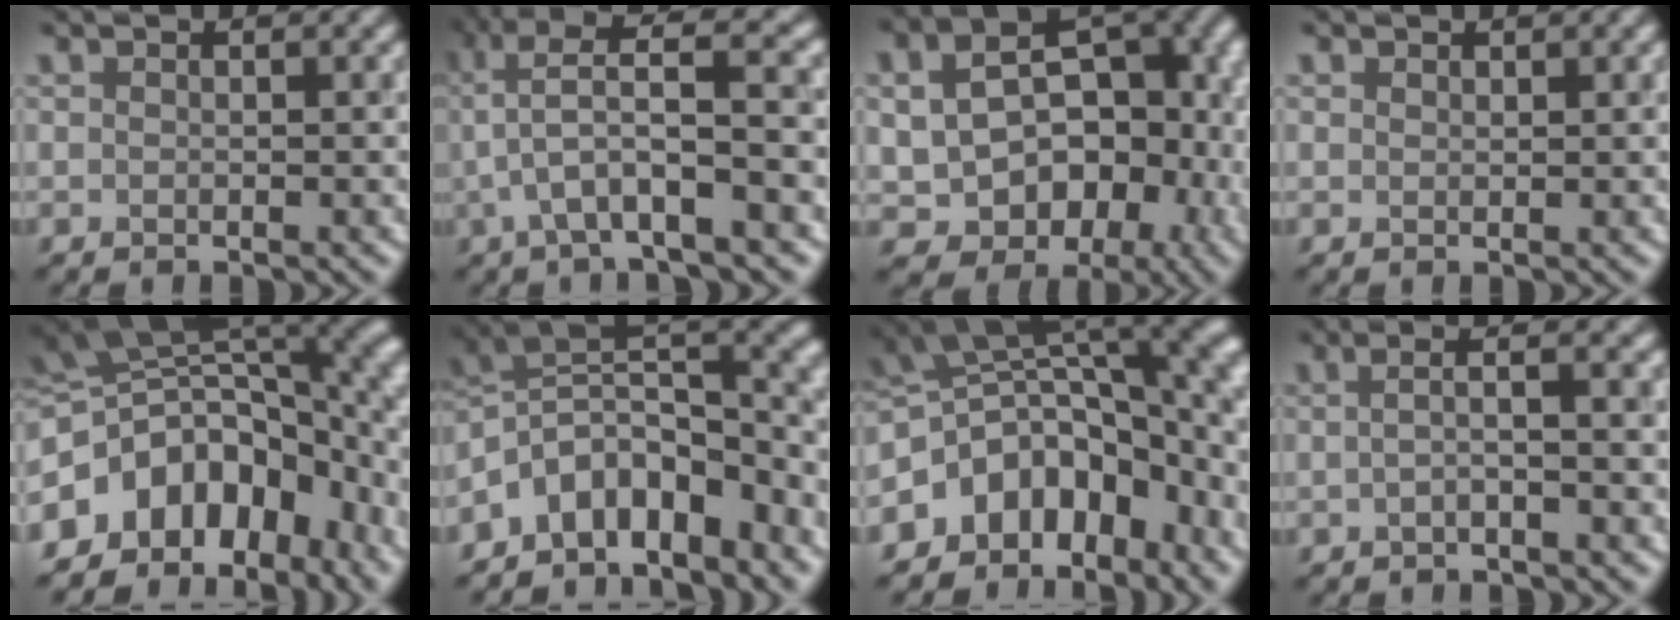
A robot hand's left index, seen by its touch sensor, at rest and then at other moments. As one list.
[{"total": 6.2, "force": [-1.0, 0.1, 6.1], "torque": [-0.133, 0.007, 0.017]}, {"total": 10.5, "force": [-2.7, 7.5, 6.8], "torque": [-0.118, -0.045, 0.015]}, {"total": 1.2, "force": [0.2, -0.8, -0.8], "torque": [0.006, -0.013, 0.021]}, {"total": 11.9, "force": [-5.9, 8.2, 6.4], "torque": [-0.125, -0.018, -0.062]}, {"total": 9.7, "force": [-6.6, 4.0, 5.8], "torque": [-0.097, 0.001, -0.082]}, {"total": 9.7, "force": [-6.1, 6.1, 4.5], "torque": [-0.079, -0.012, -0.074]}, {"total": 1.8, "force": [-1.4, -0.8, 0.9], "torque": [-0.032, -0.010, 0.009]}]